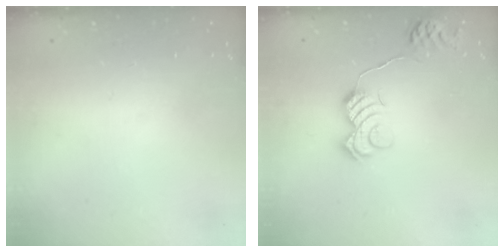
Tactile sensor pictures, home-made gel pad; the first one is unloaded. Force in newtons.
{"total": 11.4, "press": 11.4, "slide": 0.5}